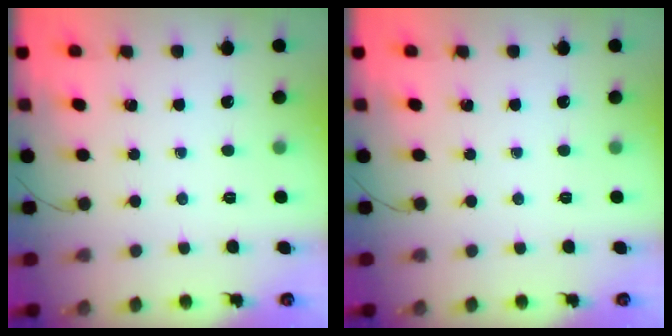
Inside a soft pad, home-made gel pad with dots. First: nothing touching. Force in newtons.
{"total": 0.0}